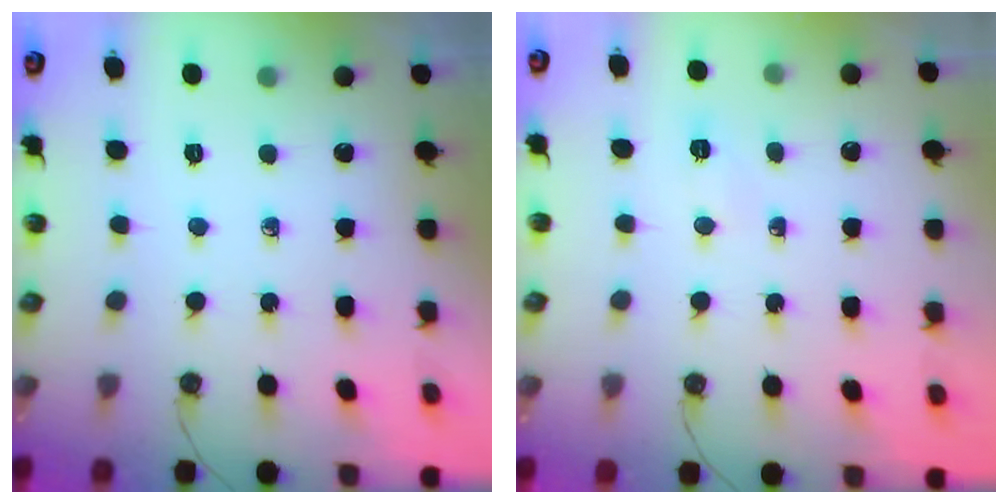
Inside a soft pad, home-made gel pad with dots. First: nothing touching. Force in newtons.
{"total": 4.4, "press": 2.8, "slide": 3.5}